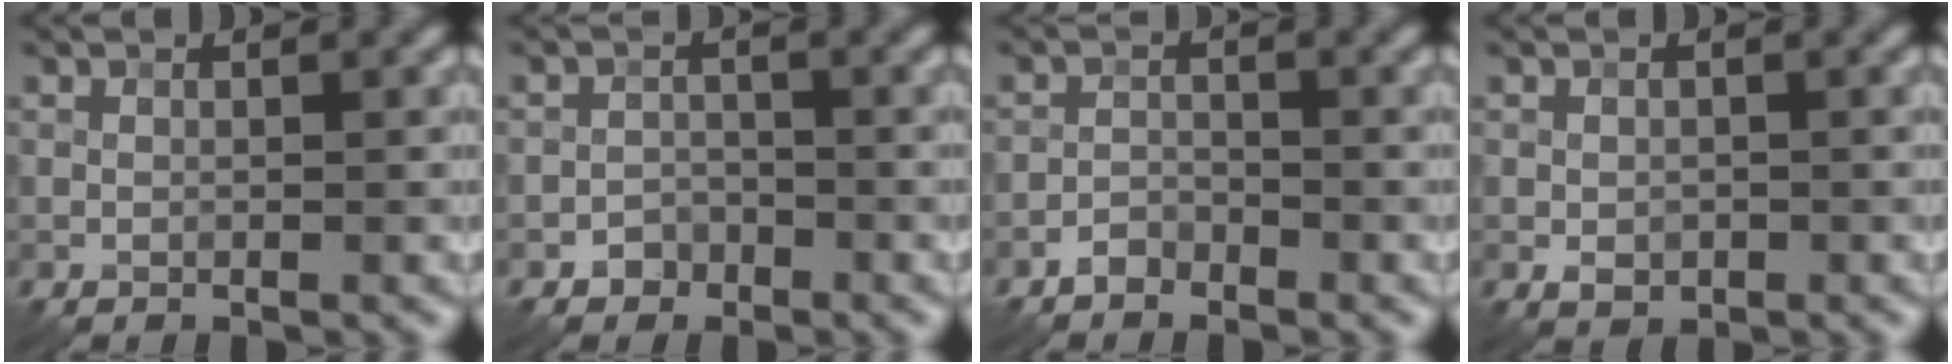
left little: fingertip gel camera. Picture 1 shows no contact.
{"total": 1.5, "force": [-1.0, 1.1, 0.0], "torque": [0.010, 0.007, -0.019]}
{"total": 1.5, "force": [-1.2, 0.7, 0.3], "torque": [0.000, 0.006, -0.026]}
{"total": 1.4, "force": [-0.4, 1.1, 0.7], "torque": [-0.011, -0.003, -0.007]}